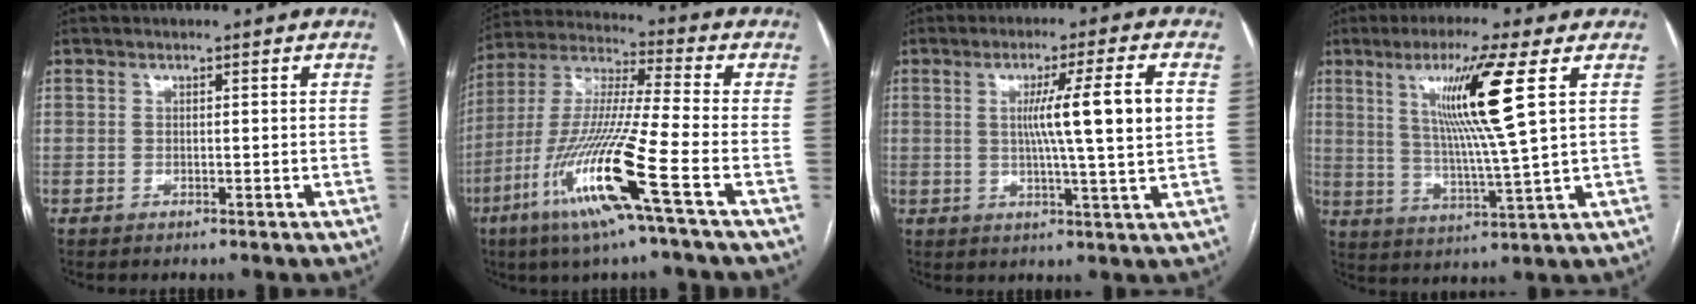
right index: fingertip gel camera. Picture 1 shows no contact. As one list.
[{"total": 17.1, "force": [-7.5, -0.9, 15.4], "torque": [-0.322, -0.026, -0.146]}, {"total": 10.2, "force": [1.5, -1.3, 10.0], "torque": [-0.157, 0.001, 0.024]}, {"total": 12.1, "force": [4.4, -1.6, 11.2], "torque": [-0.200, -0.006, 0.081]}]